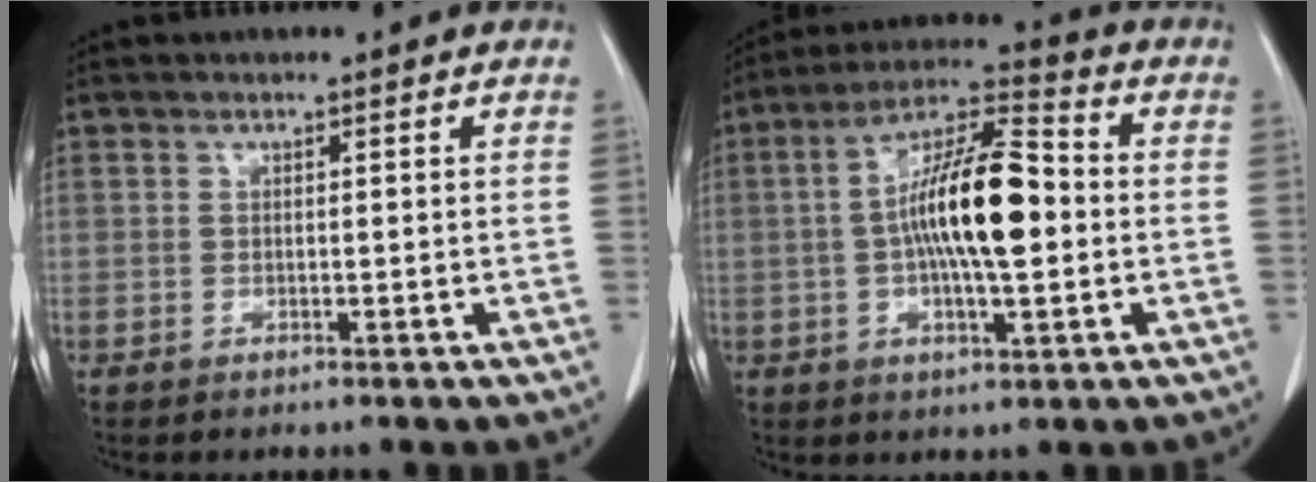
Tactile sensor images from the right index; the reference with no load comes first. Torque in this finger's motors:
{"motor_torque": [1.84, 0.30, 0.82, 0.21]}